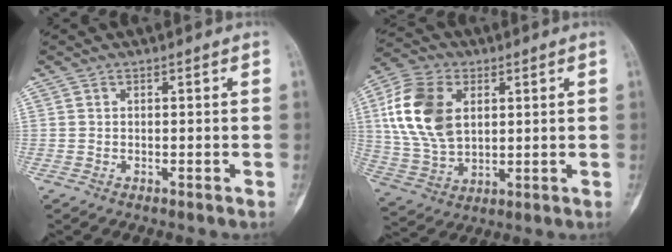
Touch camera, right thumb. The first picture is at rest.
{"total": 15.6, "force": [3.7, 10.1, 11.2], "torque": [-0.218, -0.001, 0.073]}